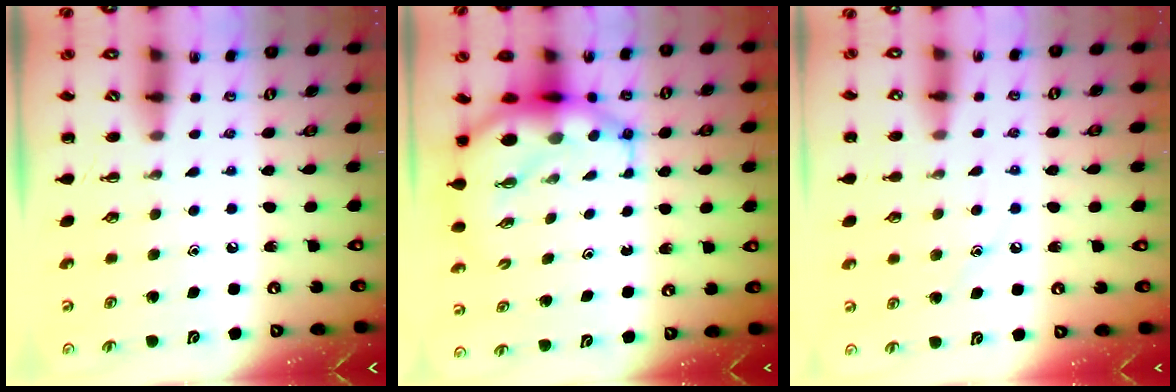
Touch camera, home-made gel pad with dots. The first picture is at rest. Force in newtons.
{"total": 8.7, "press": 8.4, "slide": 2.0}
{"total": 7.1, "press": 6.9, "slide": 1.6}